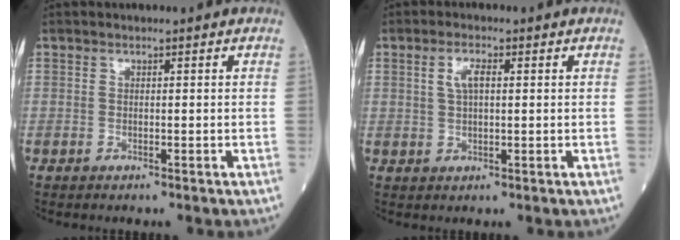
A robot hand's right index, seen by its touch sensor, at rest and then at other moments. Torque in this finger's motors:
{"motor_torque": [-0.02, 0.13, 0.05, 0.02]}